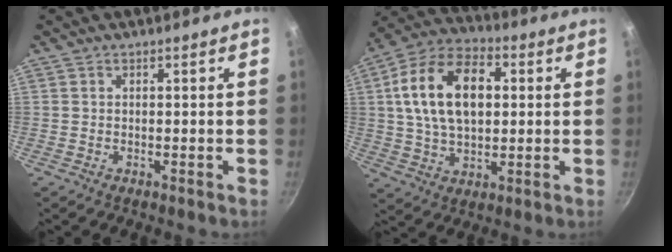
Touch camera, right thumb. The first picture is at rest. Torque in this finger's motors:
{"motor_torque": [-0.63, 1.44, 0.83, 0.20, 0.16]}